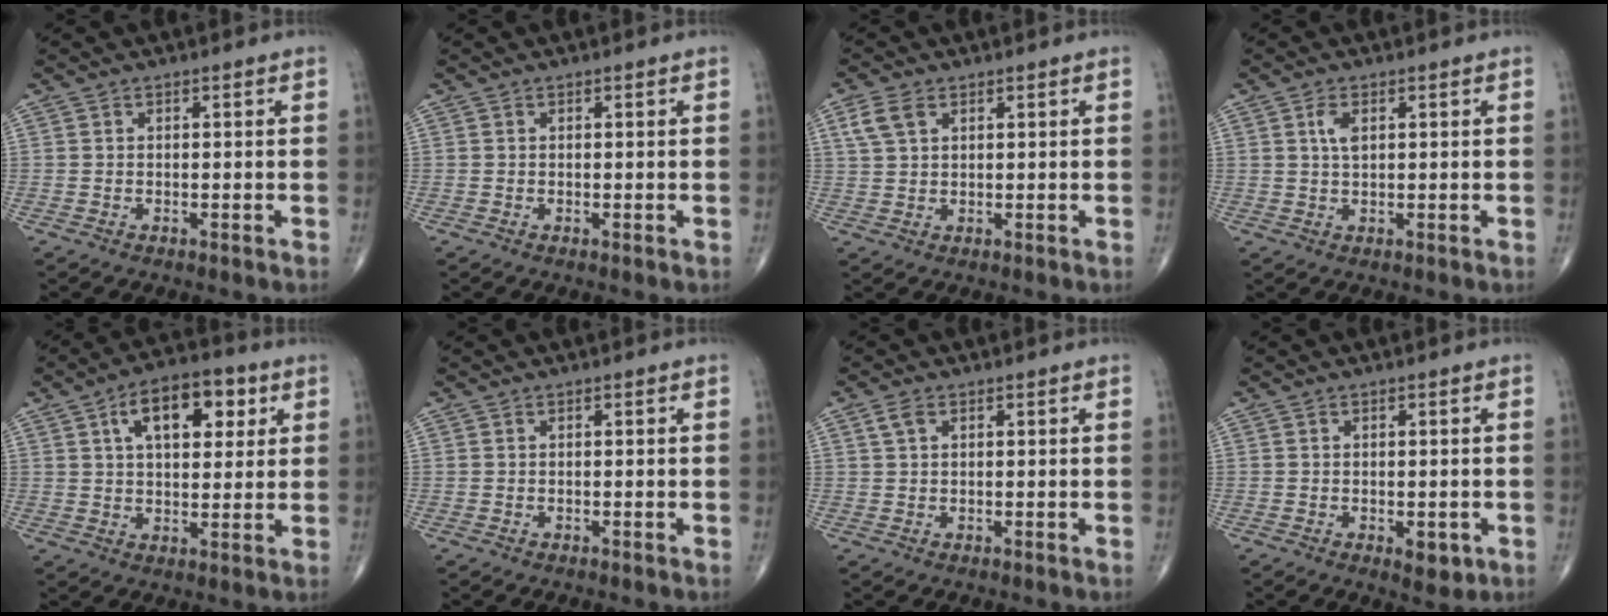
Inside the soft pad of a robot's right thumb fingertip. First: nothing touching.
{"total": 0.0}
{"total": 4.4, "force": [2.0, 2.7, 2.8], "torque": [-0.059, 0.005, 0.046]}
{"total": 3.0, "force": [1.0, 1.5, 2.4], "torque": [-0.045, 0.000, 0.020]}
{"total": 12.9, "force": [4.9, 6.9, 9.8], "torque": [-0.122, 0.001, 0.073]}
{"total": 0.0}
{"total": 2.1, "force": [0.9, 1.2, 1.4], "torque": [-0.030, 0.008, 0.021]}
{"total": 3.4, "force": [-1.1, 1.8, 2.8], "torque": [-0.024, -0.004, -0.008]}